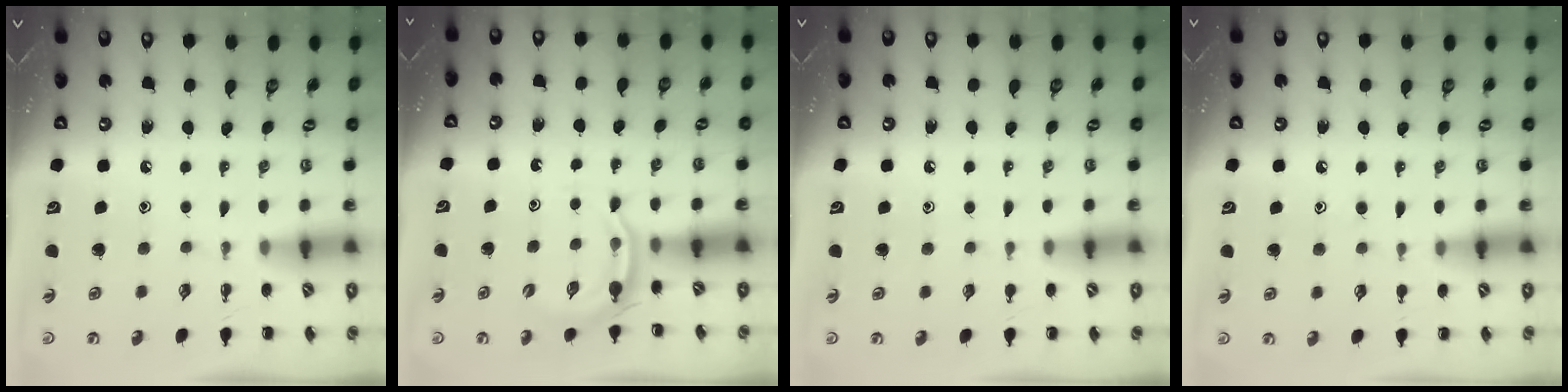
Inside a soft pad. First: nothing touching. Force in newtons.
{"total": 2.9, "press": 2.8, "slide": 0.7}
{"total": 4.5, "press": 4.3, "slide": 1.4}
{"total": 6.3, "press": 6.0, "slide": 1.9}